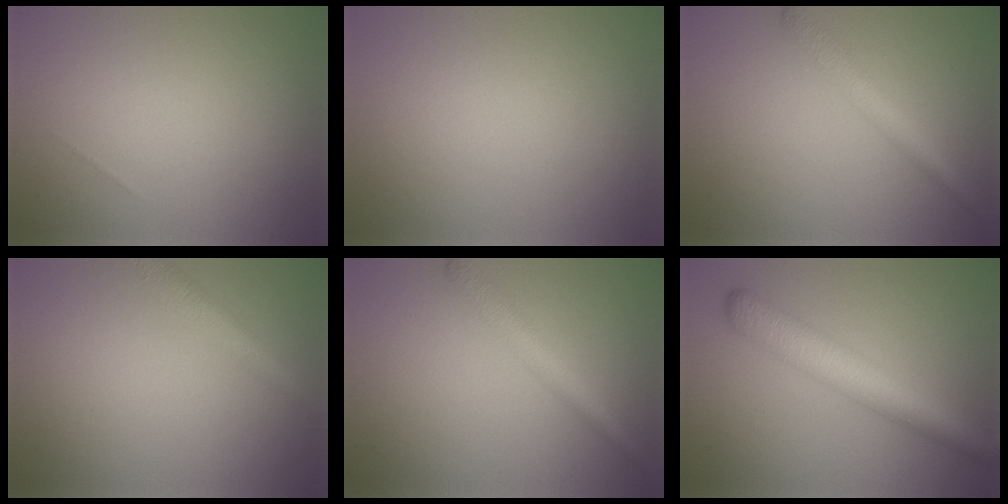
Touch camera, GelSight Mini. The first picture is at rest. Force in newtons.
{"total": 0.0}
{"total": 2.5, "press": 2.5, "slide": 0.1}
{"total": 2.8, "press": 2.8, "slide": 0.1}
{"total": 2.5, "press": 2.5, "slide": 0.1}
{"total": 5.7, "press": 5.7, "slide": 0.1}